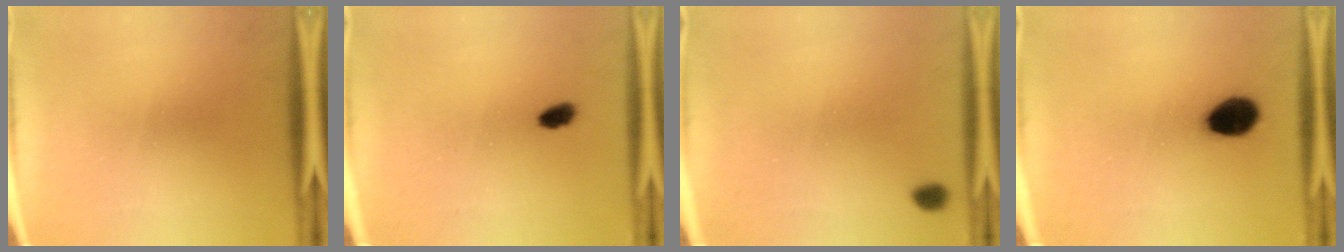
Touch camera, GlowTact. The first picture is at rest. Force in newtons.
{"total": 2.3}
{"total": 2.9}
{"total": 8.4}